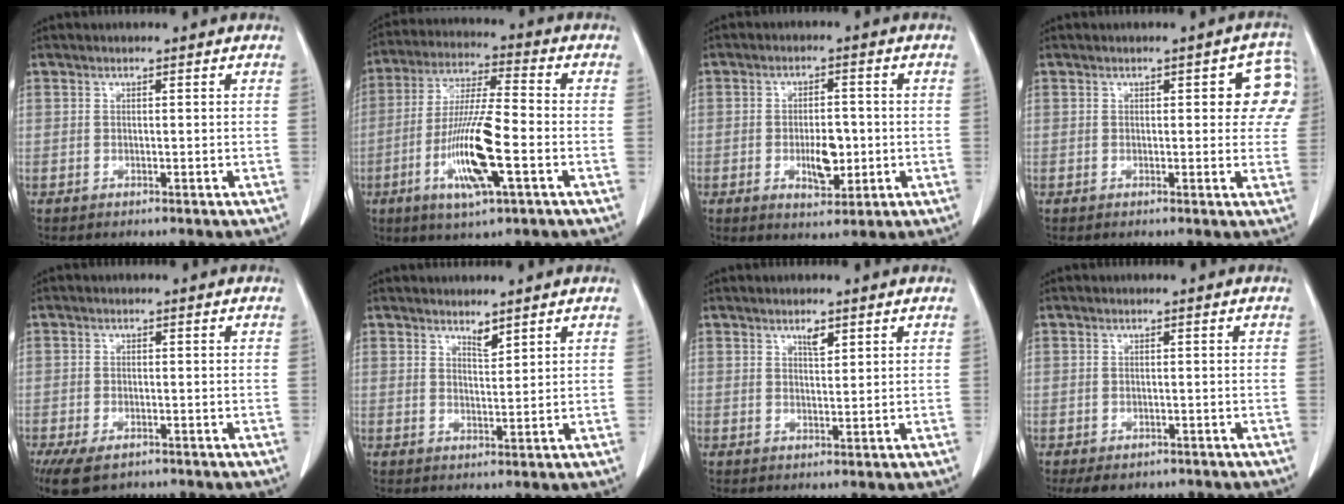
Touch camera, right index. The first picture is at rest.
{"total": 13.6, "force": [-4.3, 1.5, 12.8], "torque": [-0.251, -0.011, -0.079]}
{"total": 5.7, "force": [-1.2, 2.6, 5.0], "torque": [-0.080, -0.002, -0.012]}
{"total": 6.4, "force": [1.9, 2.9, 5.4], "torque": [-0.035, 0.016, 0.014]}
{"total": 7.2, "force": [-4.9, 3.4, 4.0], "torque": [-0.076, -0.011, -0.074]}
{"total": 1.9, "force": [1.7, 0.3, 0.9], "torque": [-0.016, -0.008, 0.032]}
{"total": 2.0, "force": [1.3, 0.6, 1.4], "torque": [-0.024, -0.003, 0.022]}
{"total": 5.2, "force": [-3.8, 3.1, 1.5], "torque": [-0.013, 0.001, -0.050]}